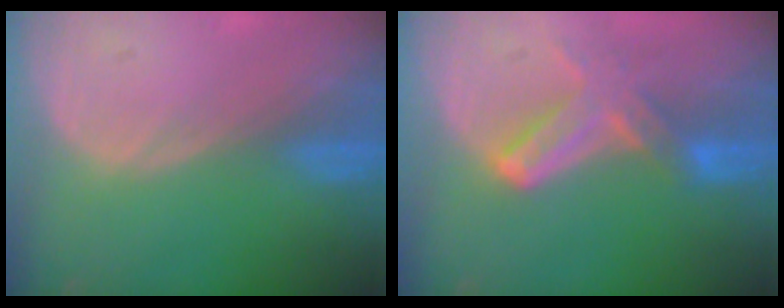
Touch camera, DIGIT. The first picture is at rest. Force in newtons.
{"total": 6.1, "press": 6.1, "slide": 0.1}